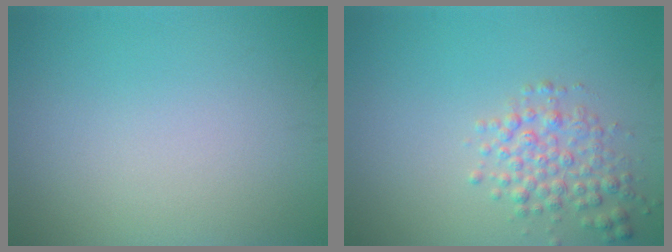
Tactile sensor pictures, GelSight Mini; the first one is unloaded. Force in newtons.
{"total": 3.0, "press": 3.0, "slide": 0.1}